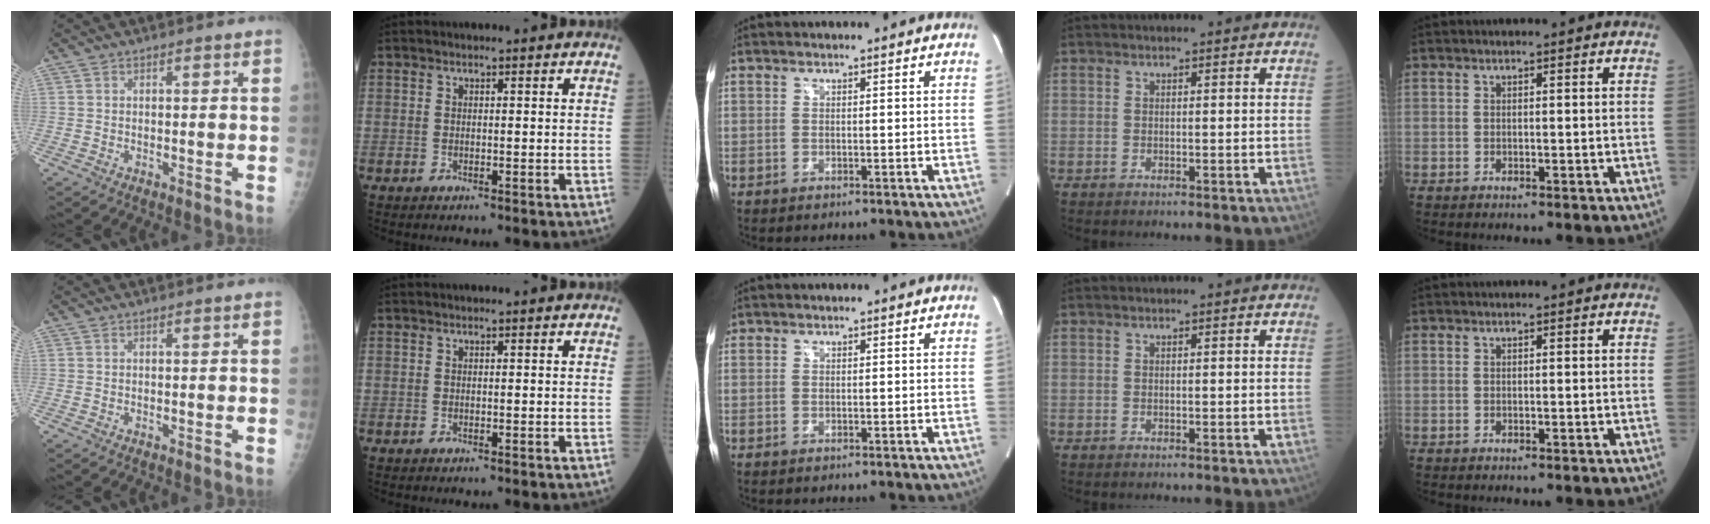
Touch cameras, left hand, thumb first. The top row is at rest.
{"middle": {"total": 0.6, "force": [0.5, 0.3, 0.0], "torque": [-0.004, 0.010, 0.010]}}